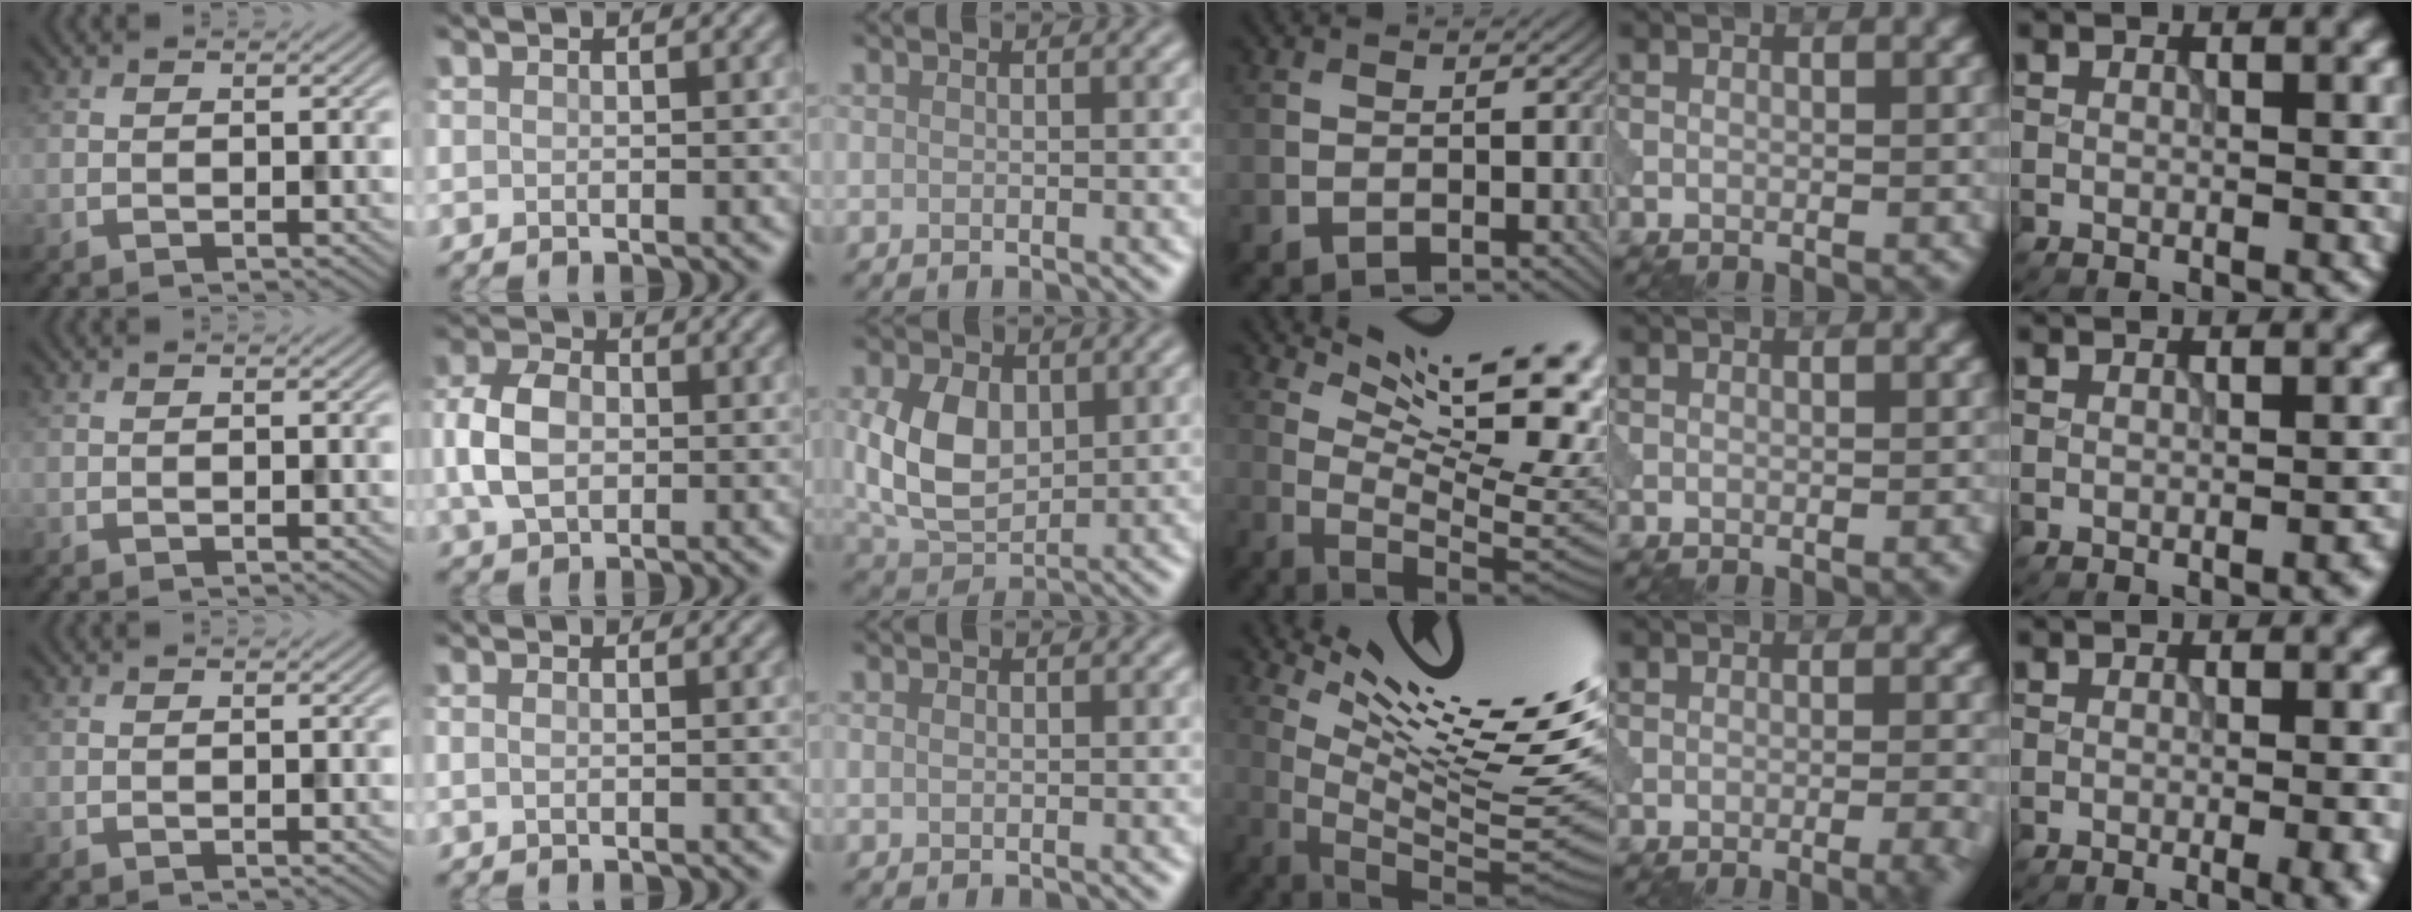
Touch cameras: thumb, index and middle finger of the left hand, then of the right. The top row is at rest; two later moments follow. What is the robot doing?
{"motion": "dispense", "object": "syringe"}